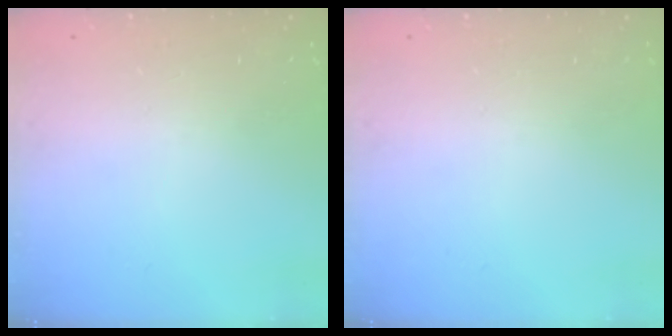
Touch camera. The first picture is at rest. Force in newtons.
{"total": 0.0}